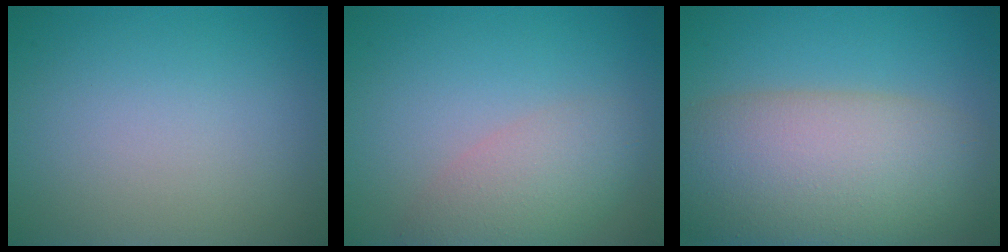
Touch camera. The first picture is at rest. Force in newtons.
{"total": 4.2, "press": 4.2, "slide": 0.3}
{"total": 11.4, "press": 11.4, "slide": 1.0}